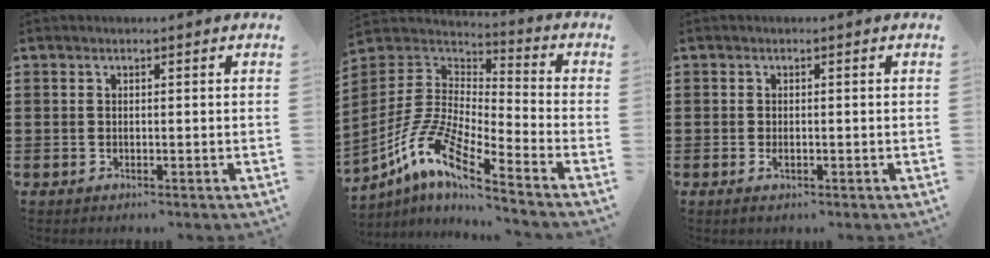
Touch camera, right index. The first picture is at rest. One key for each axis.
{"total": 10.4, "fx": -7.6, "fy": 2.1, "fz": 6.8, "tx": -0.170, "ty": -0.012, "tz": -0.162}
{"total": 1.0, "fx": -0.4, "fy": 0.3, "fz": 0.9, "tx": -0.018, "ty": -0.004, "tz": -0.006}